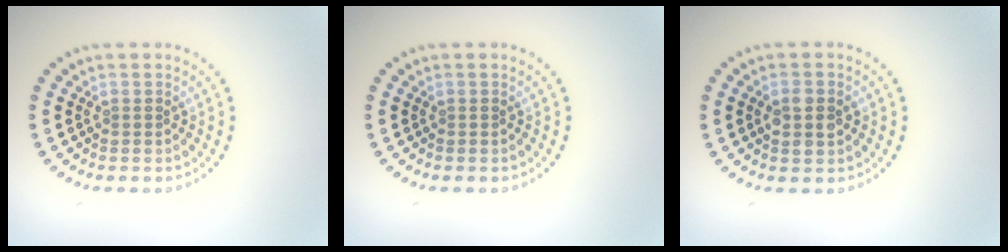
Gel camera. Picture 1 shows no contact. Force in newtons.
{"total": 0.0}
{"total": 2.3, "press": 2.3, "slide": 0.2}